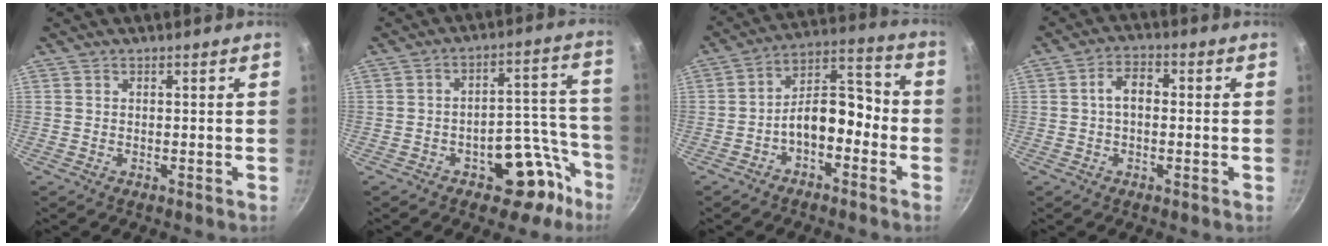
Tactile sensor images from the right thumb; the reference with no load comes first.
{"total": 12.0, "force": [-6.9, 6.6, 7.4], "torque": [-0.044, 0.080, -0.092]}
{"total": 11.1, "force": [-3.2, 6.4, 8.4], "torque": [-0.111, 0.056, -0.064]}
{"total": 4.8, "force": [0.1, 3.0, 3.8], "torque": [-0.058, 0.020, -0.006]}